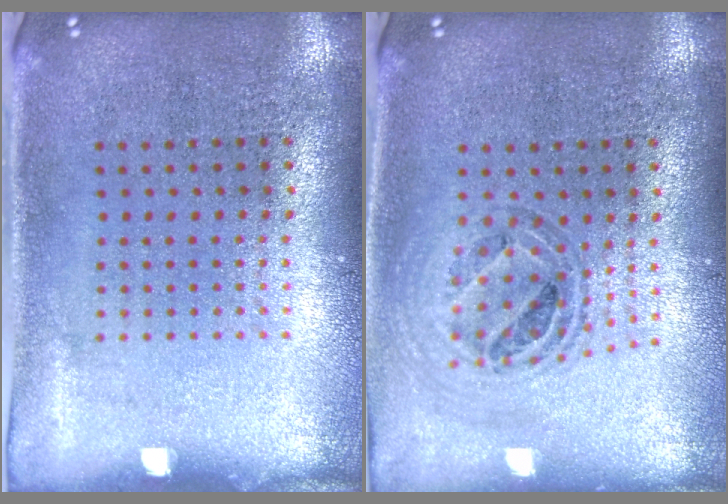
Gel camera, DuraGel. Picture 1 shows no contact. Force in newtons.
{"total": 0.8, "press": 0.8, "slide": 0.1}